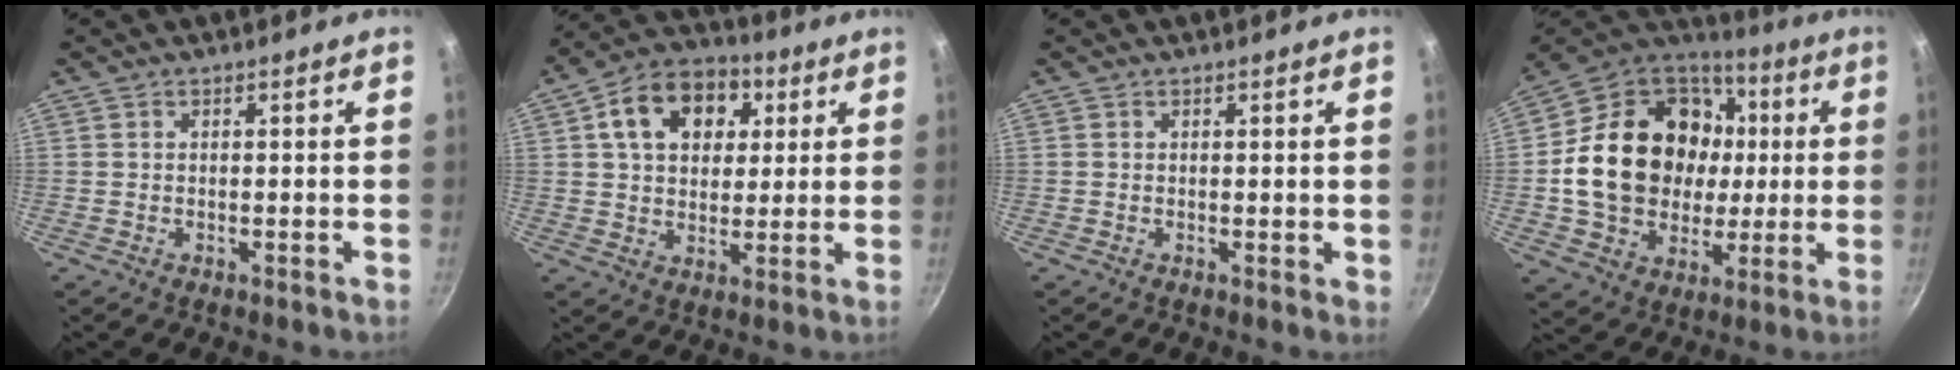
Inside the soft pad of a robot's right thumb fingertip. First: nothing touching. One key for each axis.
{"total": 14.9, "fx": 4.9, "fy": 10.8, "fz": 9.0, "tx": -0.121, "ty": 0.013, "tz": 0.067}
{"total": 0.7, "fx": 0.2, "fy": 0.3, "fz": 0.6, "tx": -0.005, "ty": -0.002, "tz": 0.002}
{"total": 25.9, "fx": 2.0, "fy": 20.7, "fz": 15.5, "tx": -0.259, "ty": 0.035, "tz": 0.047}